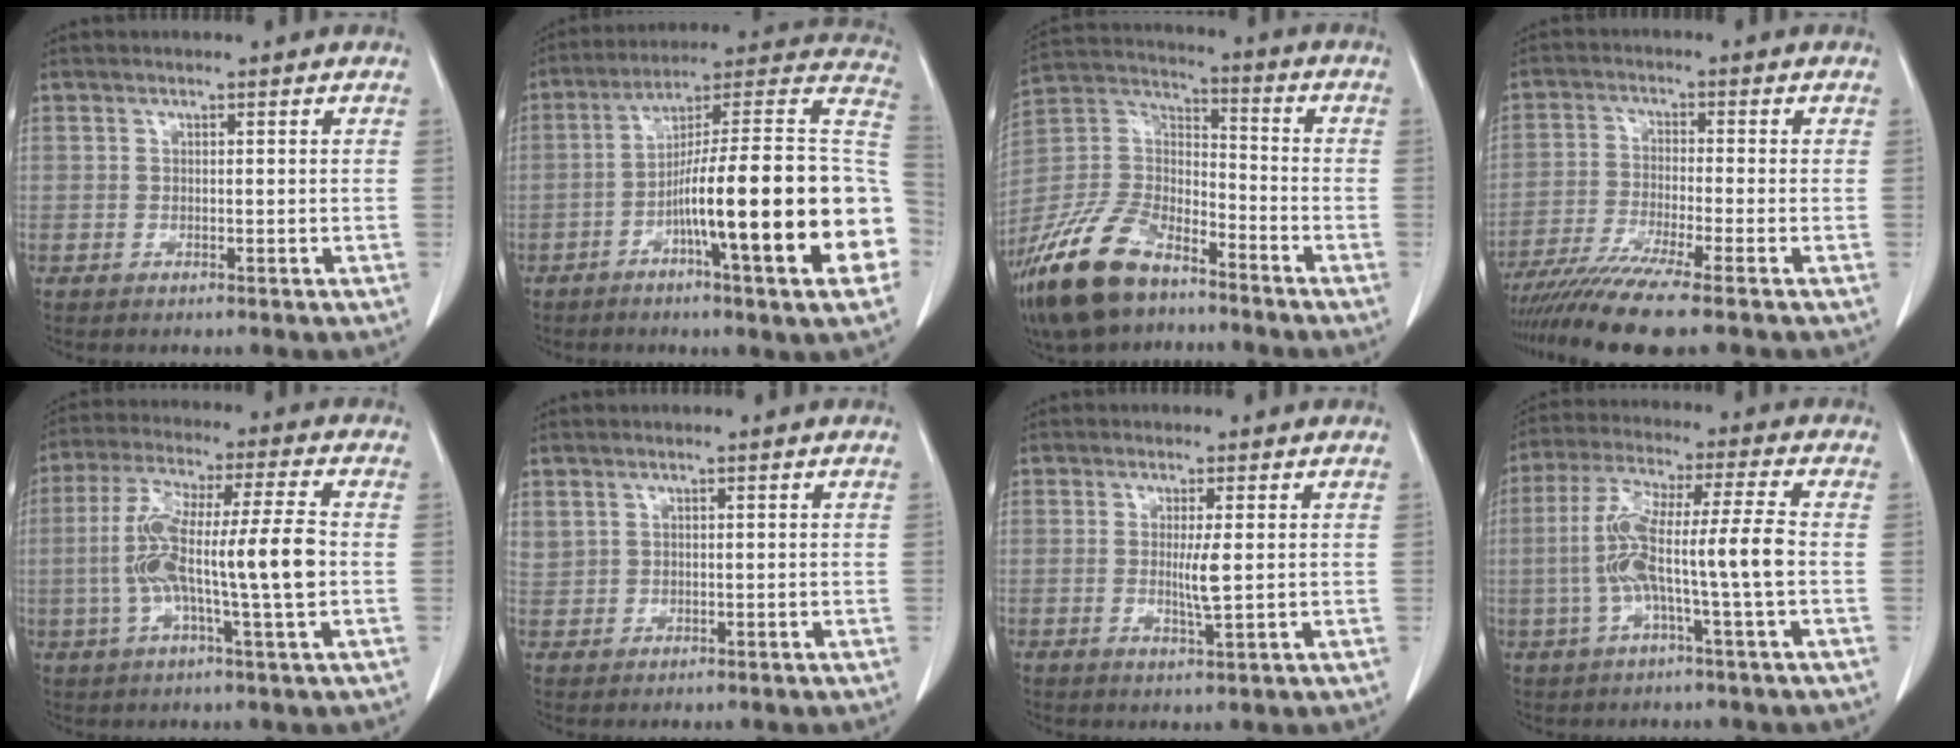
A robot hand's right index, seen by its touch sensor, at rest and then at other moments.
{"total": 24.9, "force": [-6.0, 1.5, 24.1], "torque": [-0.262, 0.019, -0.093]}
{"total": 17.7, "force": [-12.5, 7.7, 9.8], "torque": [-0.217, 0.002, -0.235]}
{"total": 10.1, "force": [-8.0, -1.3, 5.9], "torque": [-0.094, -0.029, -0.135]}
{"total": 13.6, "force": [-1.1, 0.7, 13.5], "torque": [-0.256, 0.018, -0.021]}
{"total": 2.0, "force": [1.4, 1.4, 0.4], "torque": [-0.007, 0.012, 0.037]}
{"total": 3.1, "force": [0.3, 0.0, 3.1], "torque": [-0.058, -0.006, 0.010]}
{"total": 10.8, "force": [-1.5, -0.2, 10.6], "torque": [-0.213, 0.024, -0.029]}